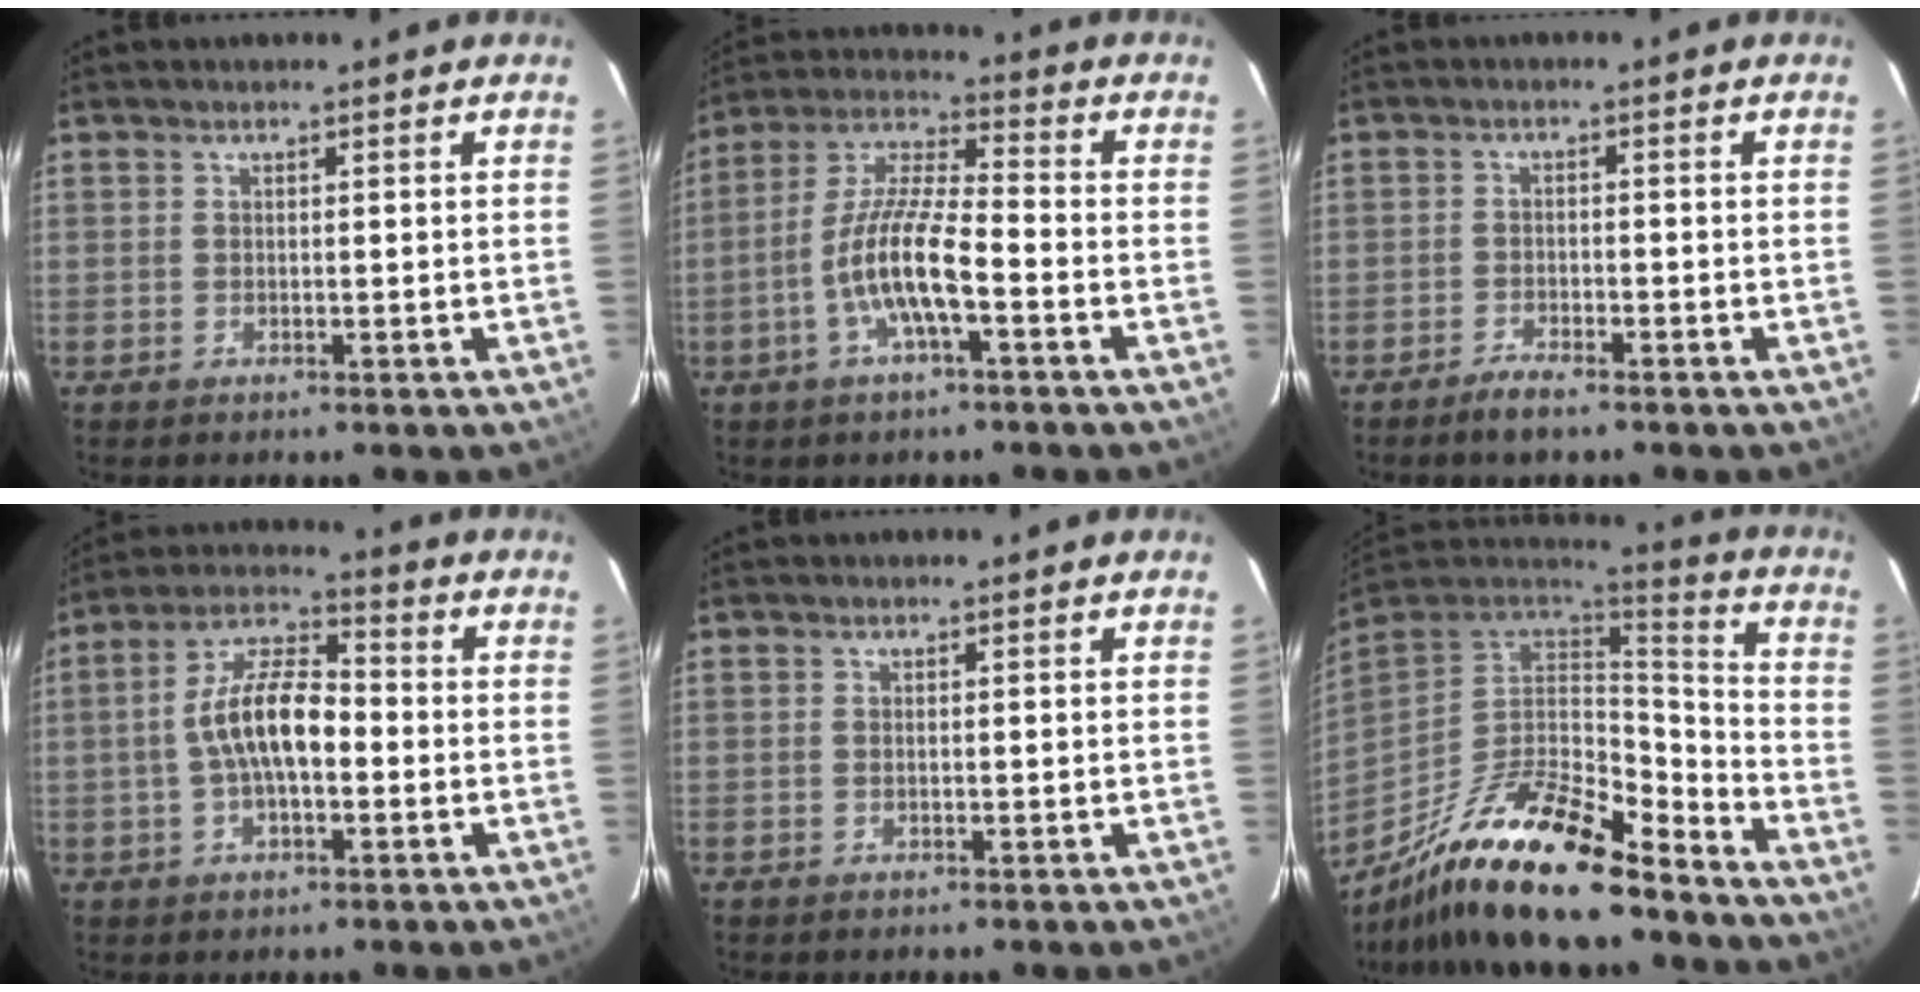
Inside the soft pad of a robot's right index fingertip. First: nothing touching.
{"total": 11.1, "force": [-4.3, 2.3, 10.0], "torque": [-0.208, 0.000, -0.084]}
{"total": 3.4, "force": [-2.8, 0.8, 1.8], "torque": [-0.052, -0.002, -0.056]}
{"total": 10.6, "force": [-1.4, 4.5, 9.5], "torque": [-0.189, 0.018, -0.028]}
{"total": 0.0}
{"total": 24.7, "force": [-17.9, 6.9, 15.7], "torque": [-0.292, -0.029, -0.303]}